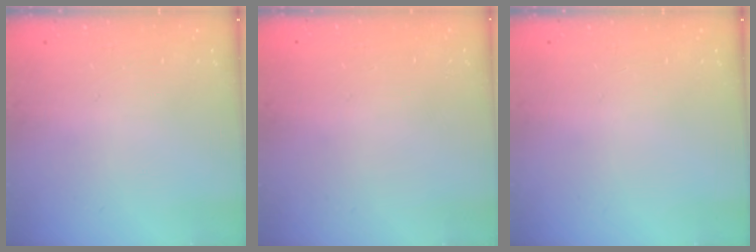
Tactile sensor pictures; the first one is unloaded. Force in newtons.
{"total": 0.0}
{"total": 0.0}